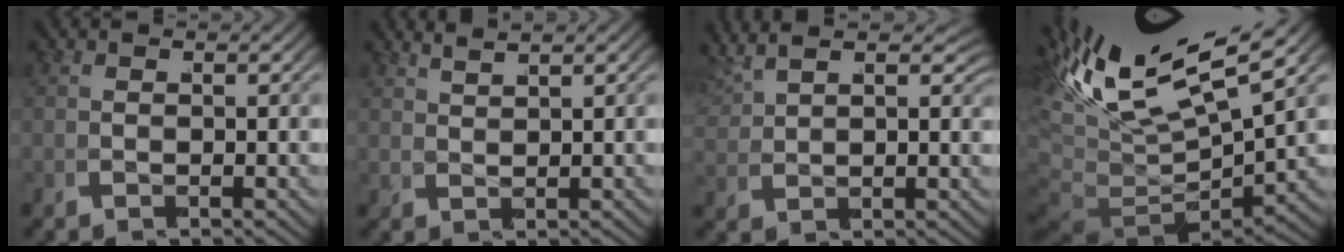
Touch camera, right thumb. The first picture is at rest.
{"total": 1.9, "force": [1.9, -0.4, -0.2], "torque": [0.011, 0.014, 0.036]}
{"total": 2.8, "force": [2.7, 0.6, 0.5], "torque": [-0.008, 0.013, 0.049]}
{"total": 11.8, "force": [0.8, 7.3, 9.3], "torque": [-0.180, -0.022, 0.025]}